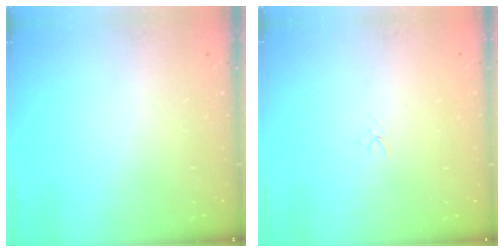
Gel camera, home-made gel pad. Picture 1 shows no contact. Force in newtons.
{"total": 1.6, "press": 1.6, "slide": 0.2}